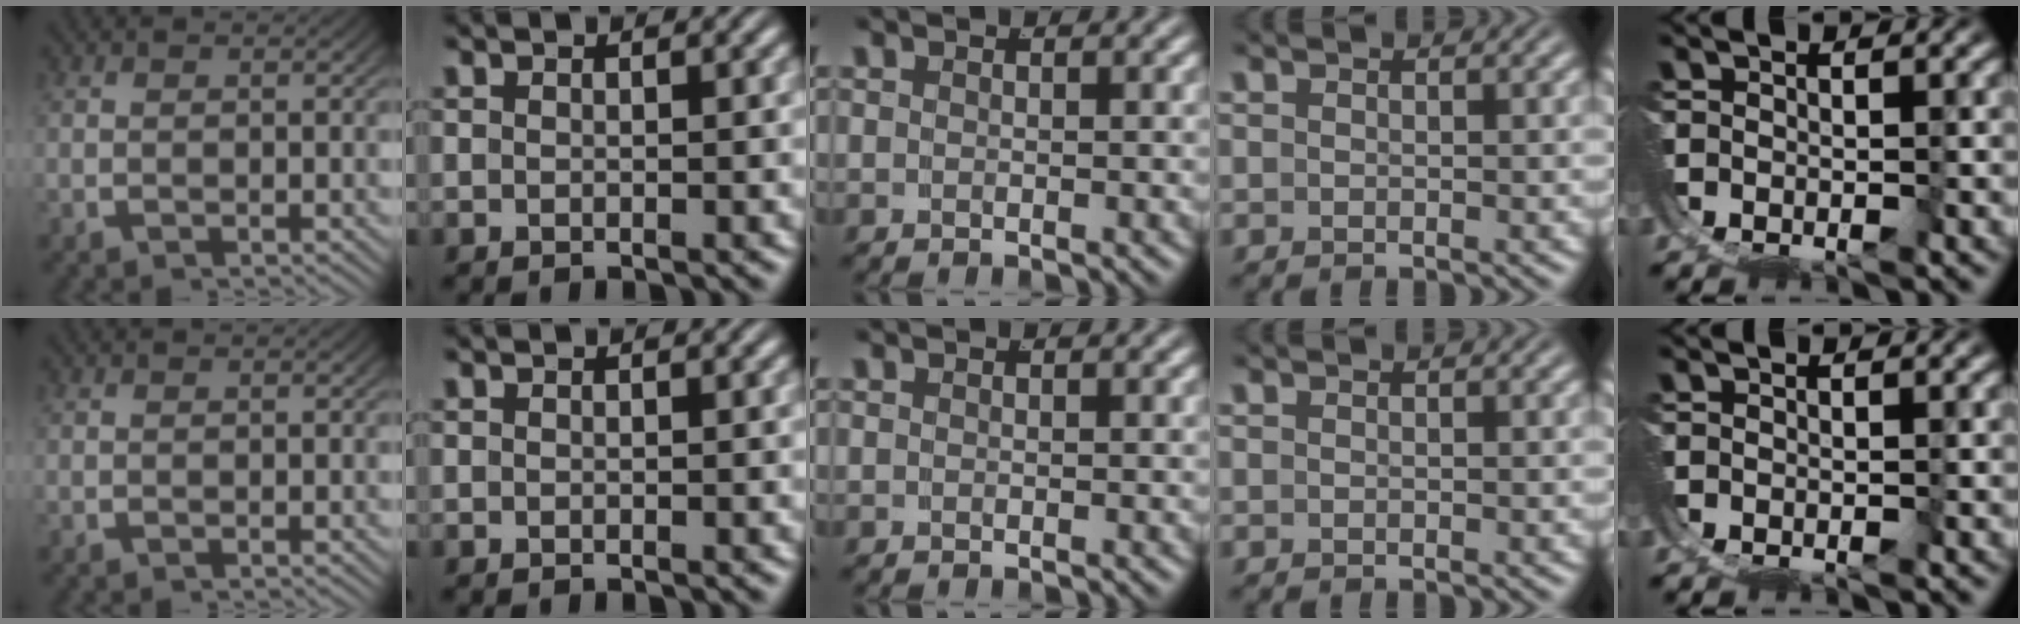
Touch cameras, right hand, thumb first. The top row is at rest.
{}